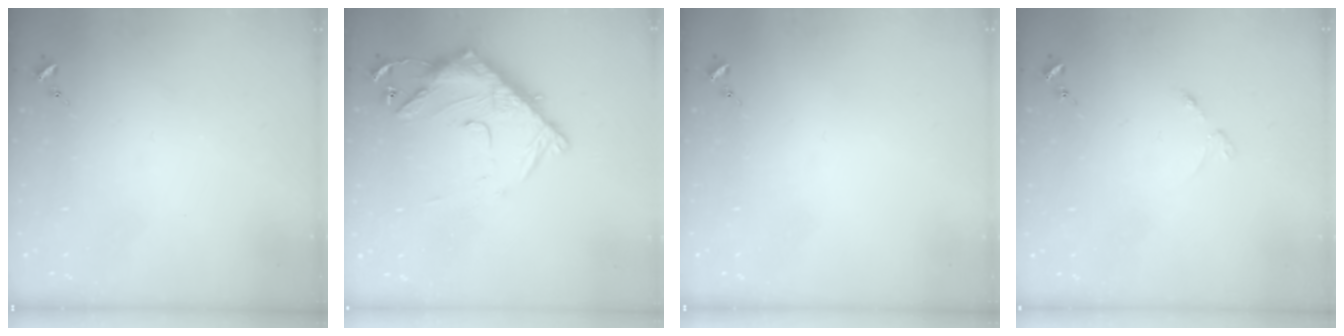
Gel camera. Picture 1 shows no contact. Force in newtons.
{"total": 15.5, "press": 15.4, "slide": 1.5}
{"total": 0.0}
{"total": 2.5, "press": 2.4, "slide": 0.4}